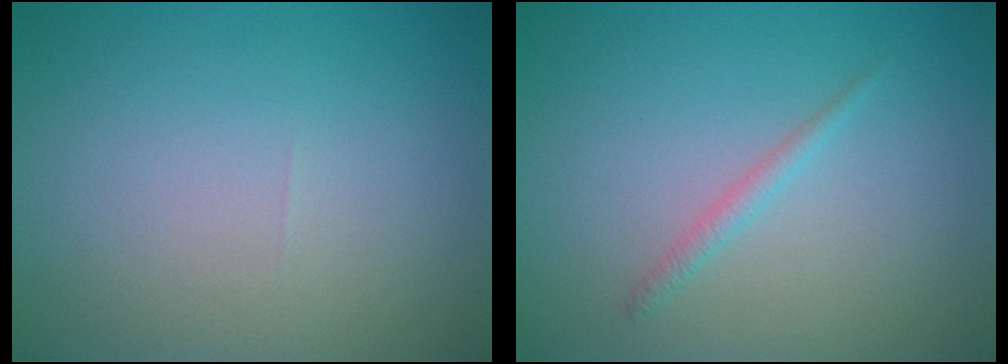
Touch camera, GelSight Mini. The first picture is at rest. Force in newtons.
{"total": 1.0, "press": 1.0, "slide": 0.1}